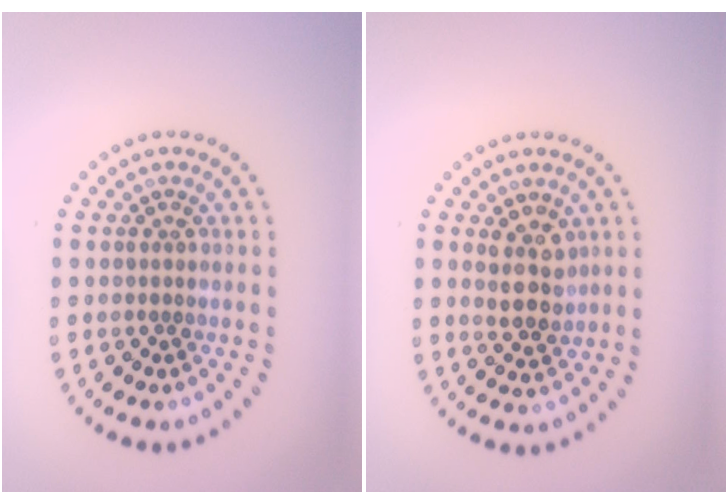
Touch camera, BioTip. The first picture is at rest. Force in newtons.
{"total": 2.8, "press": 2.6, "slide": 1.2}